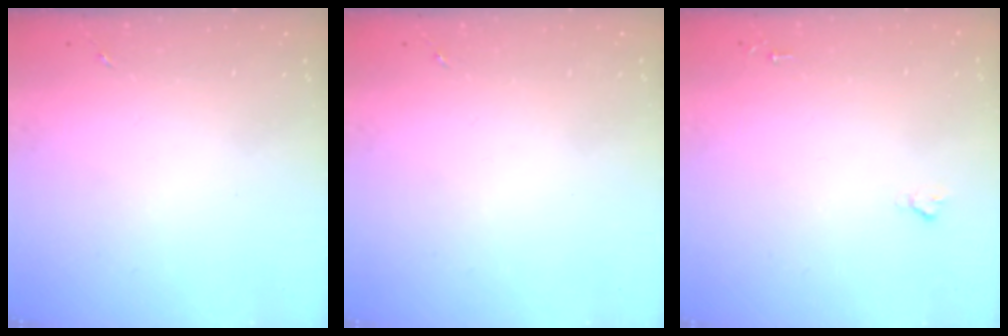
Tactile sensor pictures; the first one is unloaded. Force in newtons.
{"total": 0.0}
{"total": 1.6, "press": 1.6, "slide": 0.2}